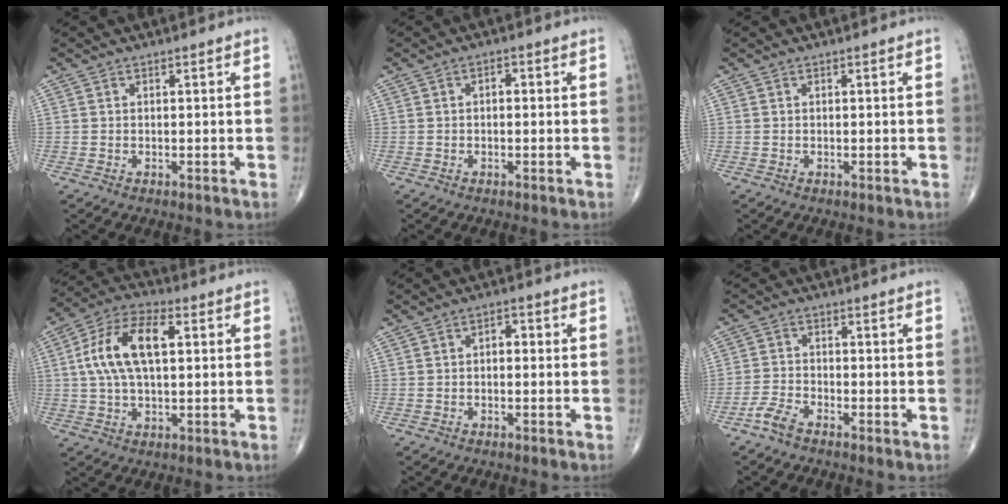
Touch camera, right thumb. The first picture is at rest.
{"total": 1.4, "force": [0.1, 0.8, 1.1], "torque": [-0.013, 0.006, -0.003]}
{"total": 0.0}
{"total": 13.5, "force": [2.4, 6.7, 11.5], "torque": [-0.226, 0.023, 0.042]}
{"total": 2.2, "force": [0.0, 1.4, 1.7], "torque": [-0.016, 0.009, -0.006]}
{"total": 3.4, "force": [-2.7, 1.0, 1.8], "torque": [-0.041, 0.008, -0.061]}